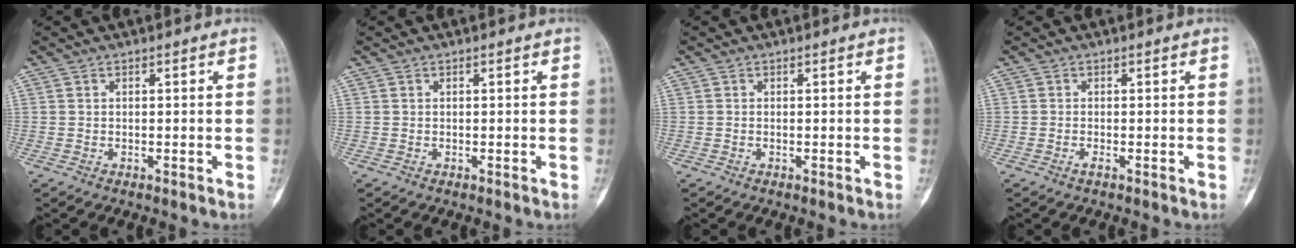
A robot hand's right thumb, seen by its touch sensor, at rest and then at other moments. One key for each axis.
{"total": 0.0}
{"total": 0.0}
{"total": 0.6, "fx": -0.3, "fy": 0.0, "fz": 0.5, "tx": -0.011, "ty": -0.001, "tz": -0.007}